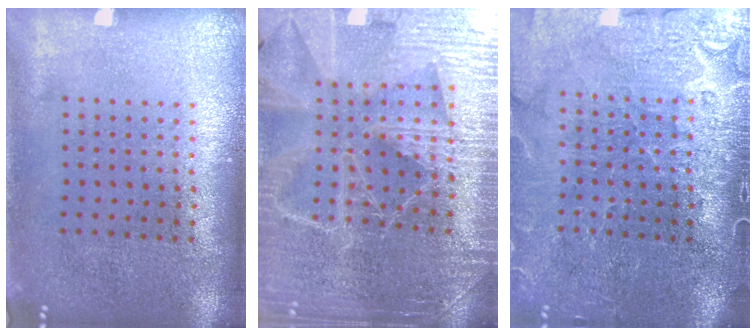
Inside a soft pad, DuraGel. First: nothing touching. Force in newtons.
{"total": 4.8, "press": 4.5, "slide": 1.7}
{"total": 3.9, "press": 3.6, "slide": 1.5}